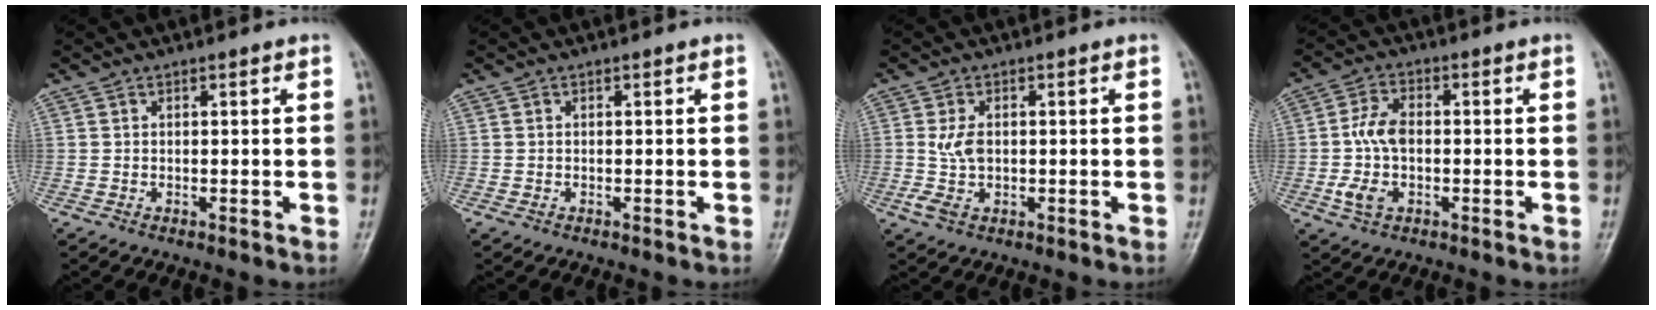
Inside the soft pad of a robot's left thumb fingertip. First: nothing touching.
{"total": 0.8, "force": [-0.2, 0.6, 0.5], "torque": [-0.014, -0.001, 0.000]}
{"total": 4.2, "force": [-0.1, 2.6, 3.3], "torque": [-0.069, 0.001, -0.001]}
{"total": 7.7, "force": [-0.9, 4.9, 5.9], "torque": [-0.117, 0.012, -0.021]}